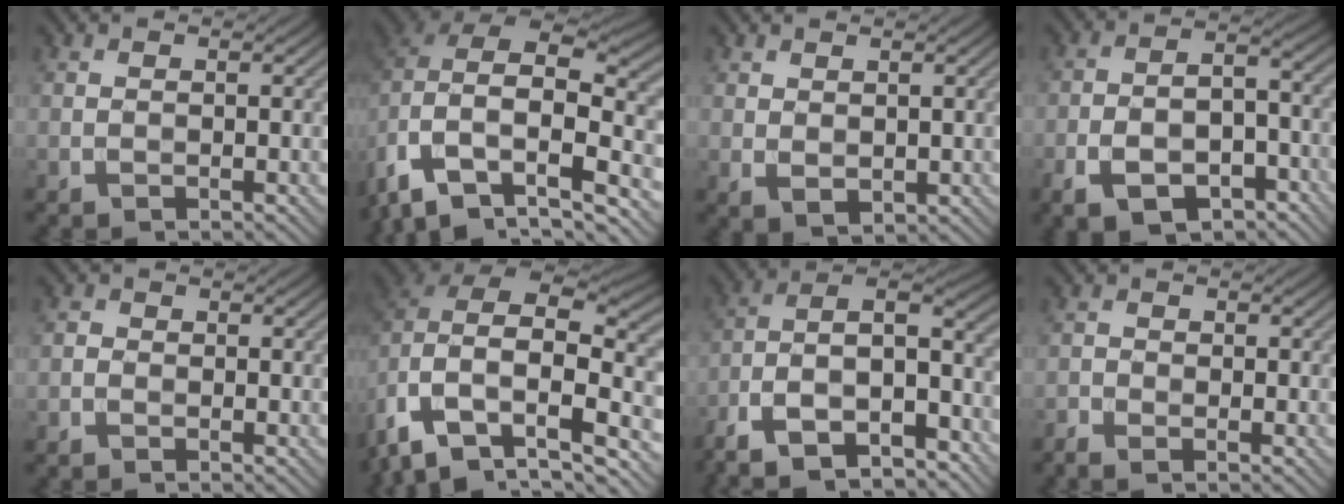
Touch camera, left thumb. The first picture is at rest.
{"total": 13.8, "force": [-6.1, 9.2, 8.2], "torque": [-0.196, -0.041, -0.083]}
{"total": 2.0, "force": [0.7, 1.3, 1.3], "torque": [-0.029, -0.008, 0.020]}
{"total": 9.9, "force": [-5.6, 5.2, 6.4], "torque": [-0.113, -0.013, -0.092]}
{"total": 1.3, "force": [-0.7, 0.9, 0.4], "torque": [-0.006, 0.001, -0.018]}
{"total": 14.0, "force": [-5.9, 9.6, 8.3], "torque": [-0.200, -0.040, -0.078]}
{"total": 15.6, "force": [-9.4, 6.6, 10.6], "torque": [-0.213, -0.029, -0.152]}
{"total": 1.9, "force": [-1.4, 0.8, 1.1], "torque": [-0.024, -0.003, -0.032]}